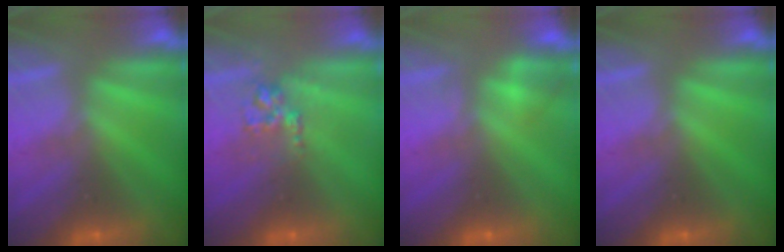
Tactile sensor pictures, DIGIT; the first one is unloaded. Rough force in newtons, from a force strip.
{"total": 2.7}
{"total": 2.3}
{"total": 0.0}